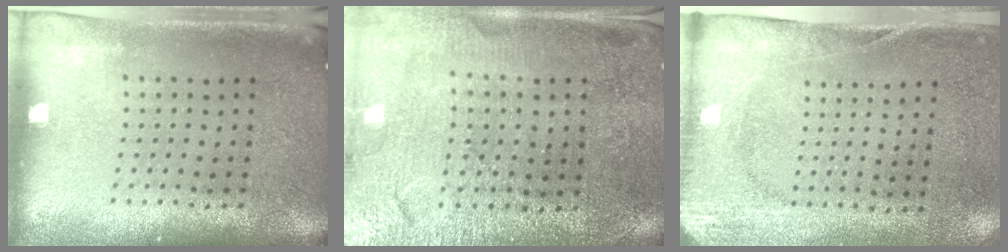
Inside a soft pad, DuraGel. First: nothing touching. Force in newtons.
{"total": 1.5, "press": 1.5, "slide": 0.2}
{"total": 2.7, "press": 2.1, "slide": 1.7}